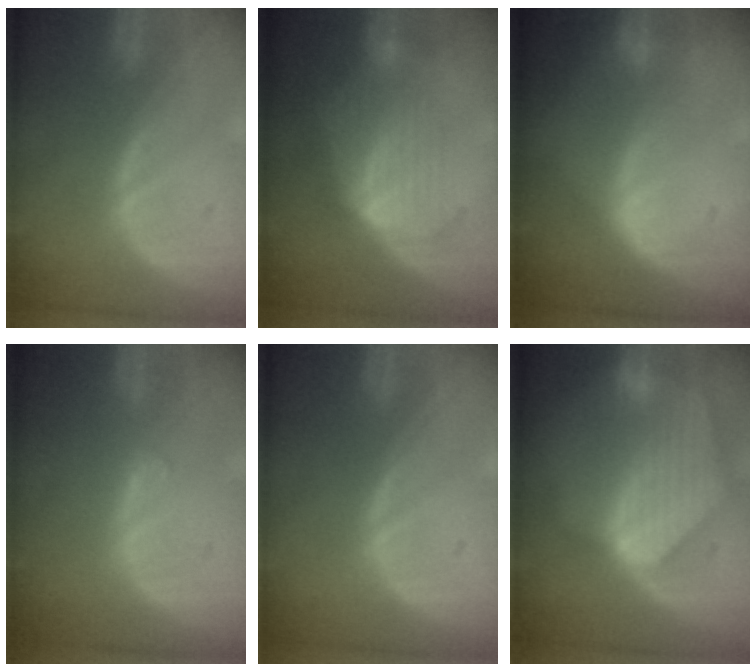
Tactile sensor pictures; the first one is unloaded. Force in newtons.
{"total": 7.2, "press": 6.5, "slide": 3.0}
{"total": 2.4, "press": 2.4, "slide": 0.2}
{"total": 0.9, "press": 0.7, "slide": 0.6}
{"total": 0.0}
{"total": 9.2, "press": 8.1, "slide": 4.4}